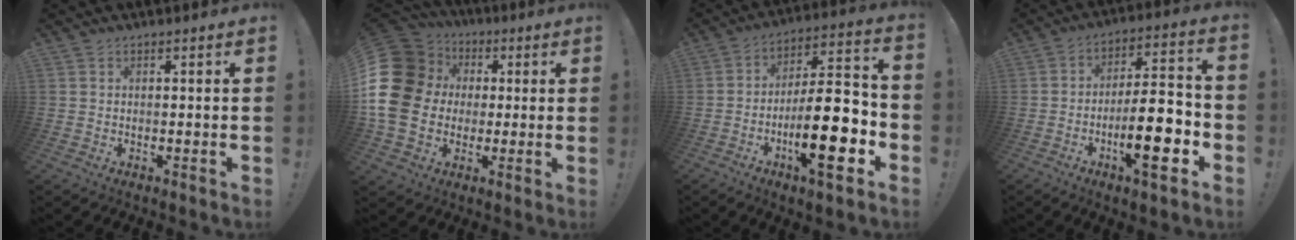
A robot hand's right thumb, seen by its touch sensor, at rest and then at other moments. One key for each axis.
{"total": 20.5, "fx": 0.7, "fy": 16.9, "fz": 11.5, "tx": -0.223, "ty": 0.009, "tz": 0.033}
{"total": 21.2, "fx": -7.2, "fy": 6.3, "fz": 18.9, "tx": -0.298, "ty": 0.034, "tz": -0.114}
{"total": 17.3, "fx": -6.1, "fy": 5.0, "fz": 15.4, "tx": -0.238, "ty": 0.023, "tz": -0.101}